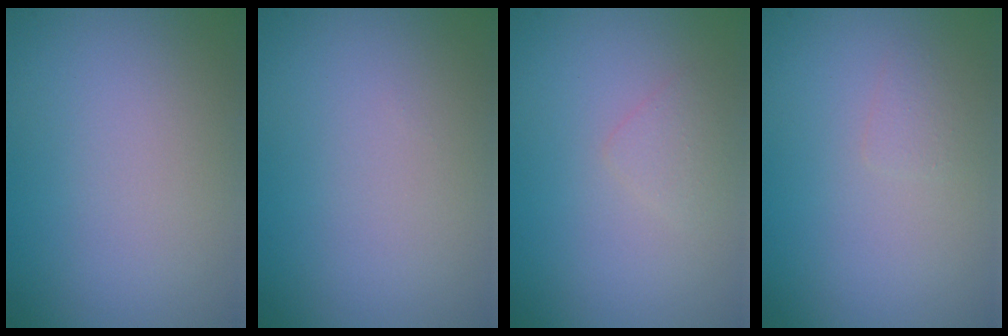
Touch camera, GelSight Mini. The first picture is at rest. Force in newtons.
{"total": 0.0}
{"total": 1.1, "press": 1.1, "slide": 0.1}
{"total": 0.7, "press": 0.7, "slide": 0.1}